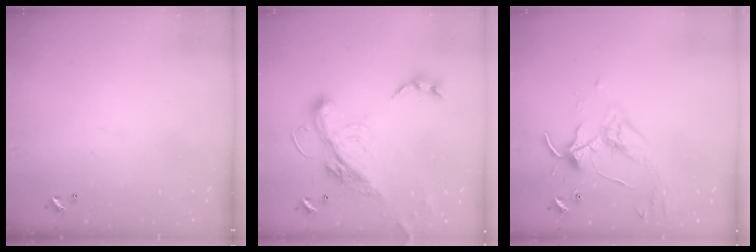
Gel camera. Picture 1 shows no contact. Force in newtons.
{"total": 7.8, "press": 7.6, "slide": 1.9}
{"total": 3.5, "press": 3.4, "slide": 0.8}